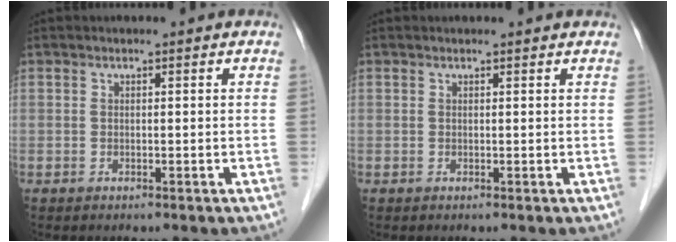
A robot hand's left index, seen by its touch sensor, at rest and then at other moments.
{"total": 2.2, "force": [2.1, 0.4, 0.4], "torque": [-0.014, 0.015, 0.020]}